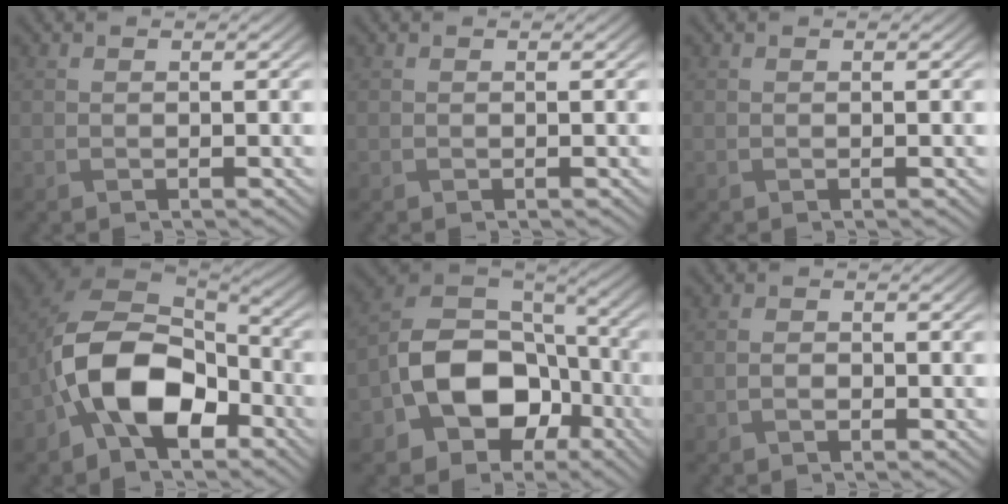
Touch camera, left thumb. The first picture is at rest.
{"total": 0.0}
{"total": 0.0}
{"total": 13.7, "force": [-4.9, 8.3, 9.7], "torque": [-0.185, -0.006, -0.106]}
{"total": 14.0, "force": [-5.0, 9.9, 8.5], "torque": [-0.171, -0.024, -0.100]}
{"total": 1.4, "force": [-0.6, 0.9, 0.9], "torque": [-0.014, 0.004, -0.014]}